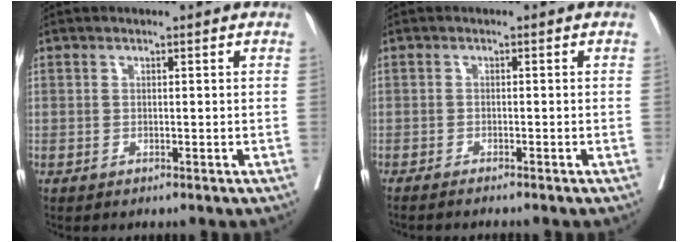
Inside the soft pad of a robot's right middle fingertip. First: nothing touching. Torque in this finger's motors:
{"motor_torque": [0.70, -0.96, 0.18, 0.02]}